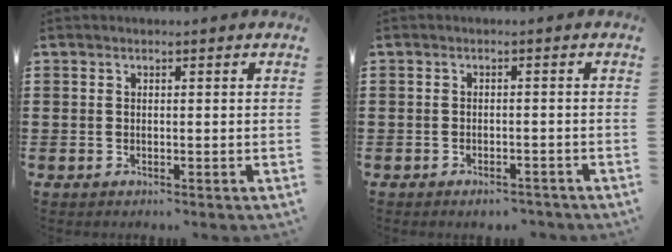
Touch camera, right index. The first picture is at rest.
{"total": 1.9, "force": [-1.9, 0.3, 0.3], "torque": [-0.012, -0.001, -0.038]}